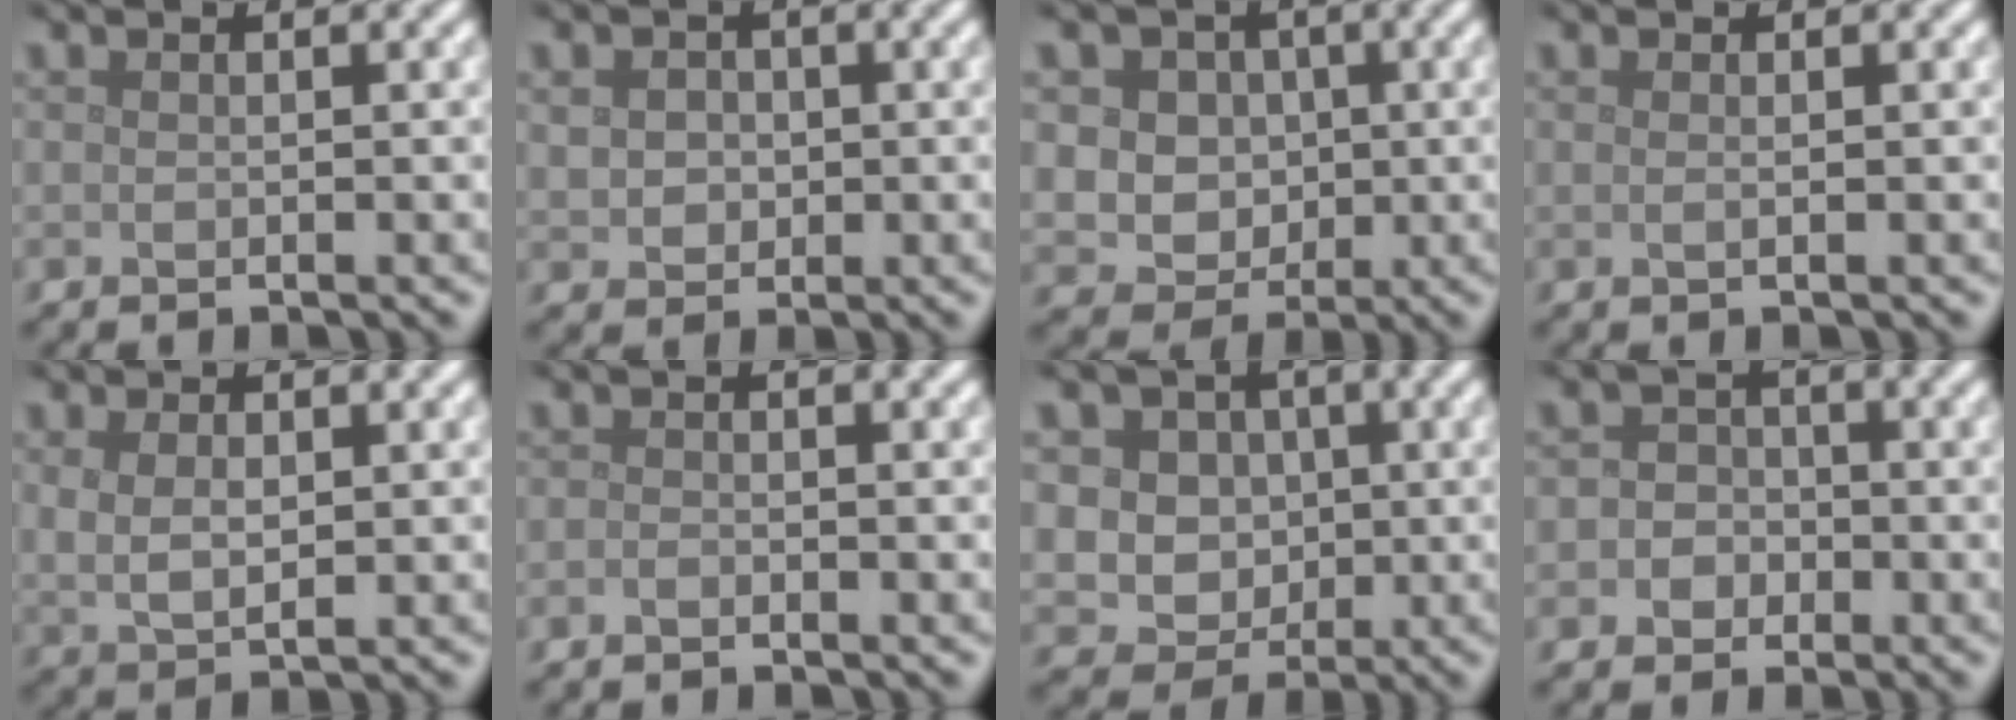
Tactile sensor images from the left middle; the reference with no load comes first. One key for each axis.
{"total": 2.5, "fx": 0.2, "fy": 2.2, "fz": 1.2, "tx": -0.024, "ty": -0.002, "tz": 0.007}
{"total": 6.5, "fx": 1.6, "fy": 5.6, "fz": 2.9, "tx": -0.047, "ty": 0.017, "tz": 0.020}
{"total": 0.6, "fx": 0.1, "fy": 0.2, "fz": 0.5, "tx": -0.009, "ty": 0.001, "tz": 0.000}
{"total": 2.6, "fx": 0.7, "fy": 1.4, "fz": 2.0, "tx": -0.049, "ty": -0.007, "tz": 0.020}
{"total": 0.5, "fx": -0.5, "fy": 0.1, "fz": 0.2, "tx": -0.005, "ty": -0.002, "tz": -0.010}
{"total": 7.7, "fx": 1.9, "fy": 6.6, "fz": 3.4, "tx": -0.050, "ty": 0.023, "tz": 0.018}
{"total": 2.3, "fx": -0.5, "fy": 2.1, "fz": 0.6, "tx": 0.013, "ty": 0.003, "tz": -0.023}